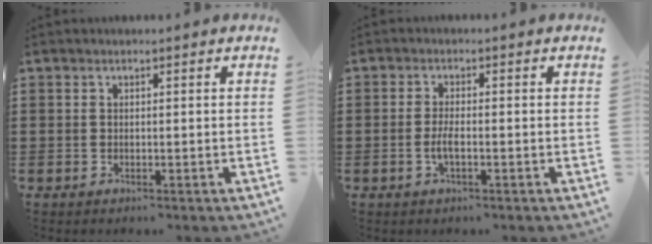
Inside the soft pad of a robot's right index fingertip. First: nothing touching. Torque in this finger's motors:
{"motor_torque": [1.63, 0.51, 0.43, 0.11]}